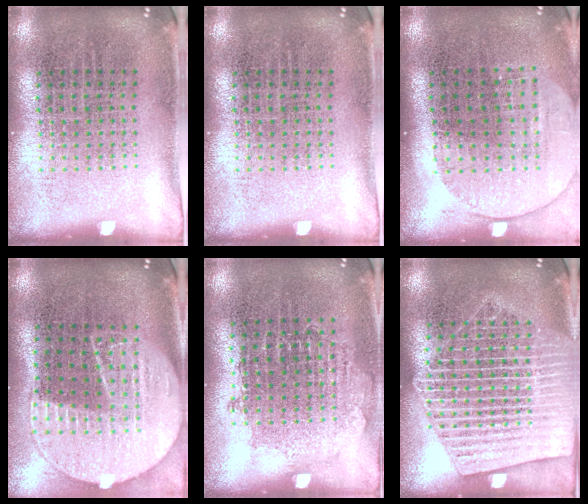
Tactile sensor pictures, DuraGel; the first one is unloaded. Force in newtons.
{"total": 0.0}
{"total": 1.5, "press": 1.3, "slide": 0.7}
{"total": 2.1, "press": 1.8, "slide": 1.1}
{"total": 0.8, "press": 0.7, "slide": 0.2}
{"total": 2.8, "press": 2.8, "slide": 0.3}